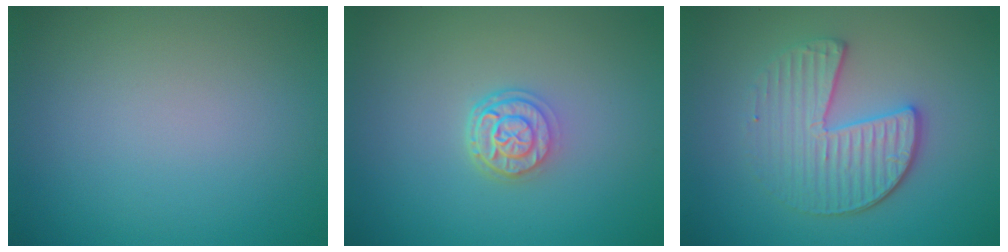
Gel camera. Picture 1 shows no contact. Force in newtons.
{"total": 2.8, "press": 2.1, "slide": 1.8}
{"total": 4.0, "press": 3.5, "slide": 1.8}